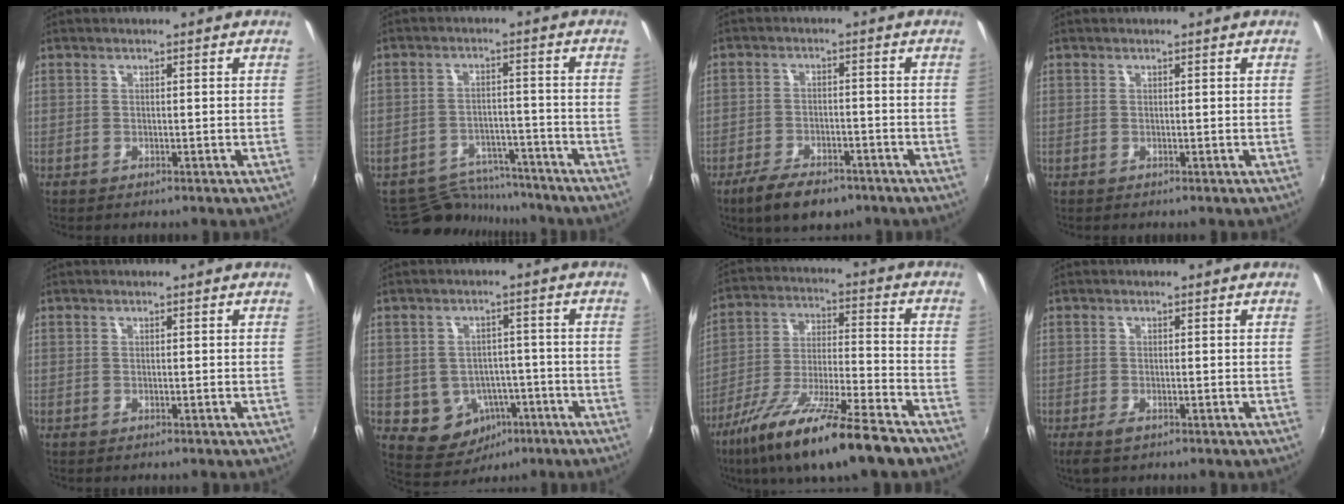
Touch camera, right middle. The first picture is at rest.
{"total": 10.1, "force": [-9.4, 3.5, 1.2], "torque": [-0.040, 0.015, -0.137]}
{"total": 9.1, "force": [-6.6, 3.9, 5.1], "torque": [-0.119, -0.015, -0.109]}
{"total": 0.0}
{"total": 0.0}
{"total": 9.0, "force": [-3.4, 7.7, 3.3], "torque": [-0.077, 0.012, -0.024]}
{"total": 19.6, "force": [-13.6, 2.8, 13.9], "torque": [-0.261, -0.042, -0.234]}
{"total": 2.2, "force": [-1.3, 0.8, 1.5], "torque": [-0.031, -0.009, -0.023]}